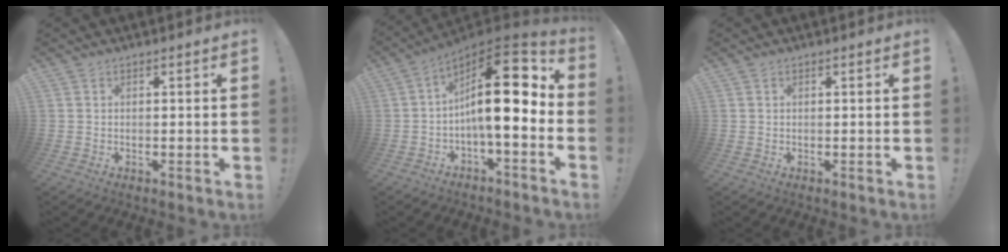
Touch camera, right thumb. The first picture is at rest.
{"total": 18.7, "force": [1.8, 5.9, 17.6], "torque": [-0.279, -0.006, 0.026]}
{"total": 0.0}